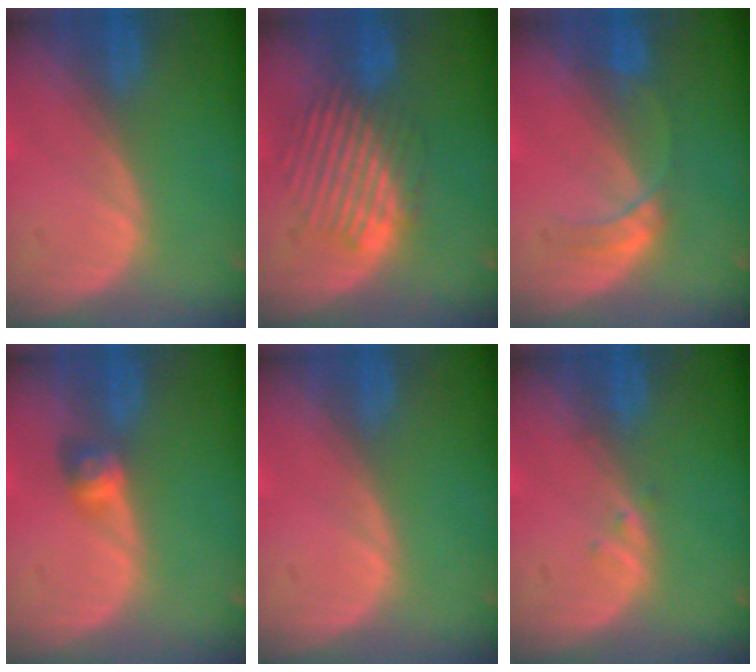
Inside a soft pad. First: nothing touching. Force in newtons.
{"total": 6.8, "press": 6.7, "slide": 0.7}
{"total": 3.0, "press": 3.0, "slide": 0.3}
{"total": 2.9, "press": 2.5, "slide": 1.4}
{"total": 0.0}
{"total": 0.8, "press": 0.8, "slide": 0.1}